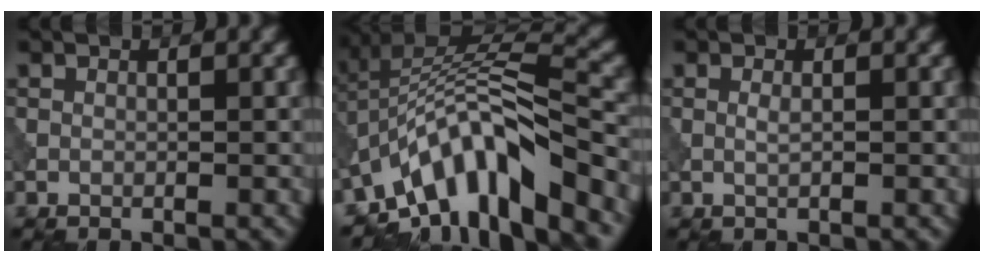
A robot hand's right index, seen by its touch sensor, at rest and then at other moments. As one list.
[{"total": 11.3, "force": [-6.4, 4.0, 8.4], "torque": [-0.134, 0.012, -0.125]}, {"total": 0.7, "force": [0.0, 0.2, 0.7], "torque": [-0.015, 0.000, 0.001]}]